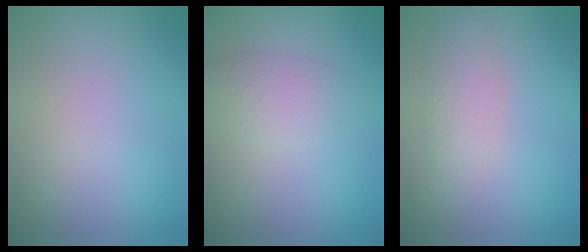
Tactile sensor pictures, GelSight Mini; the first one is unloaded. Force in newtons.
{"total": 2.8, "press": 2.8, "slide": 0.2}
{"total": 2.3, "press": 2.3, "slide": 0.1}